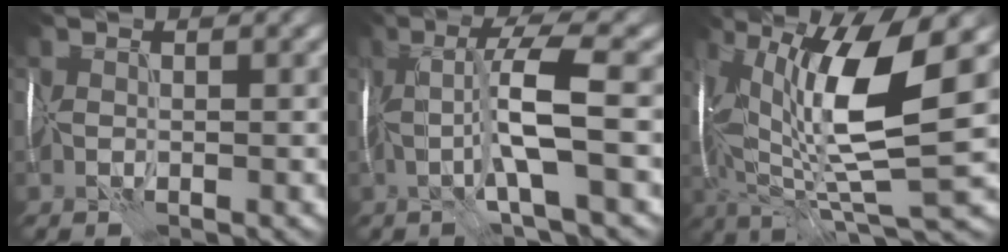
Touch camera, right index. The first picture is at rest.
{"total": 6.0, "force": [-0.3, 0.4, 6.0], "torque": [-0.116, 0.011, -0.008]}
{"total": 12.7, "force": [2.3, 3.2, 12.1], "torque": [-0.238, 0.000, 0.045]}